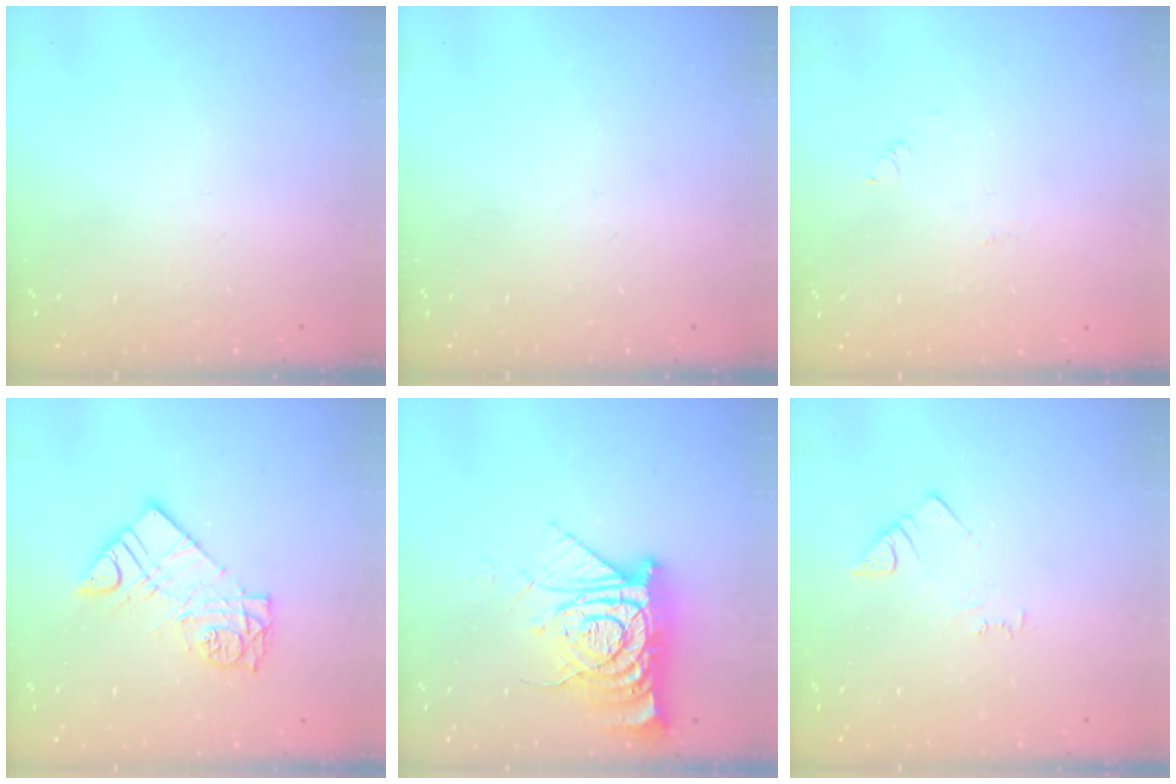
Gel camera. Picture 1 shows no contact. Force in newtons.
{"total": 0.0}
{"total": 1.7, "press": 1.7, "slide": 0.2}
{"total": 11.4, "press": 11.3, "slide": 0.9}
{"total": 14.3, "press": 14.2, "slide": 1.5}
{"total": 3.5, "press": 3.5, "slide": 0.5}